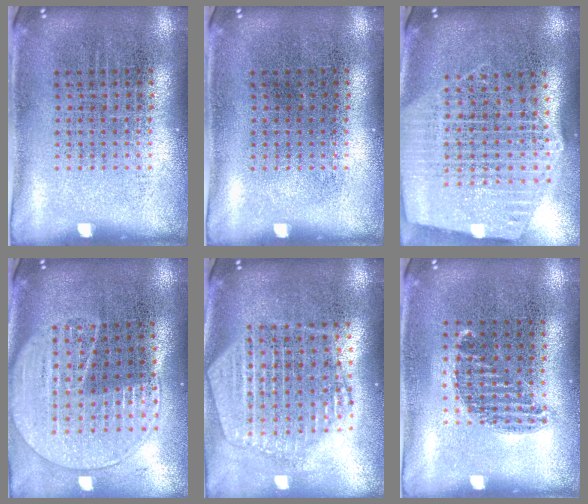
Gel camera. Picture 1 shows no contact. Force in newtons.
{"total": 0.0}
{"total": 2.6, "press": 2.2, "slide": 1.4}
{"total": 2.0, "press": 1.8, "slide": 1.0}
{"total": 2.3, "press": 2.1, "slide": 1.1}
{"total": 0.8, "press": 0.6, "slide": 0.4}